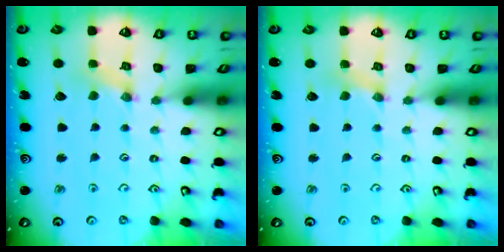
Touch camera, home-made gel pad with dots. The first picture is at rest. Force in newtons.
{"total": 2.8, "press": 2.8, "slide": 0.3}